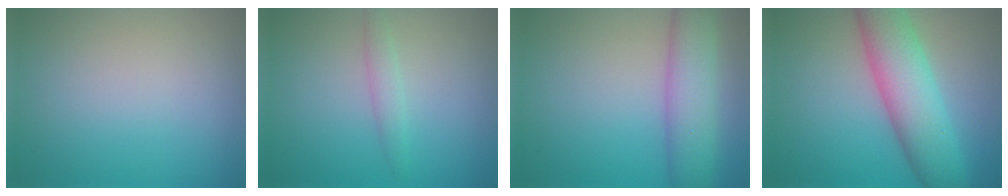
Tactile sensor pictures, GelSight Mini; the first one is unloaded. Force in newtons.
{"total": 1.5, "press": 1.5, "slide": 0.0}
{"total": 5.8, "press": 5.8, "slide": 0.2}
{"total": 8.5, "press": 8.5, "slide": 0.1}